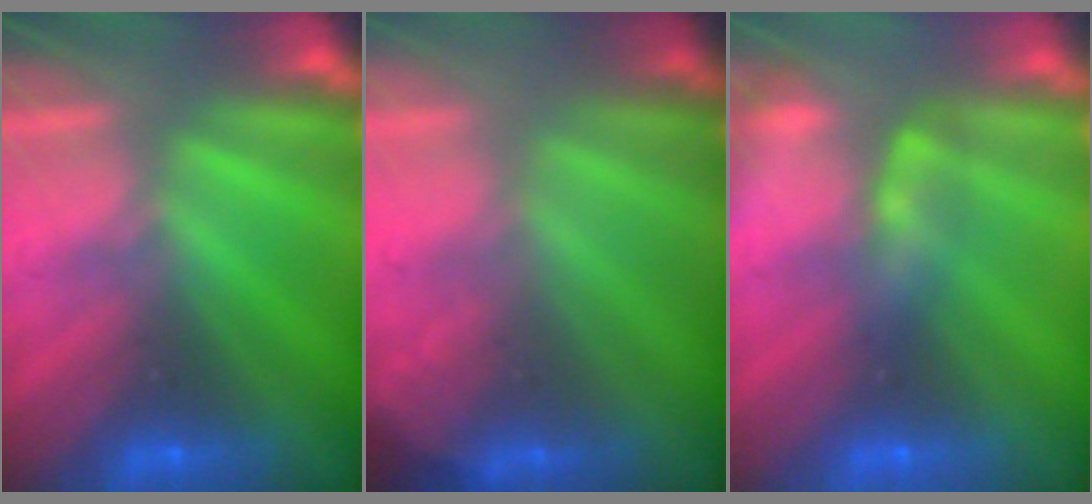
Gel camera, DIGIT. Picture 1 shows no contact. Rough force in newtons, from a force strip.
{"total": 1.9}
{"total": 2.4}